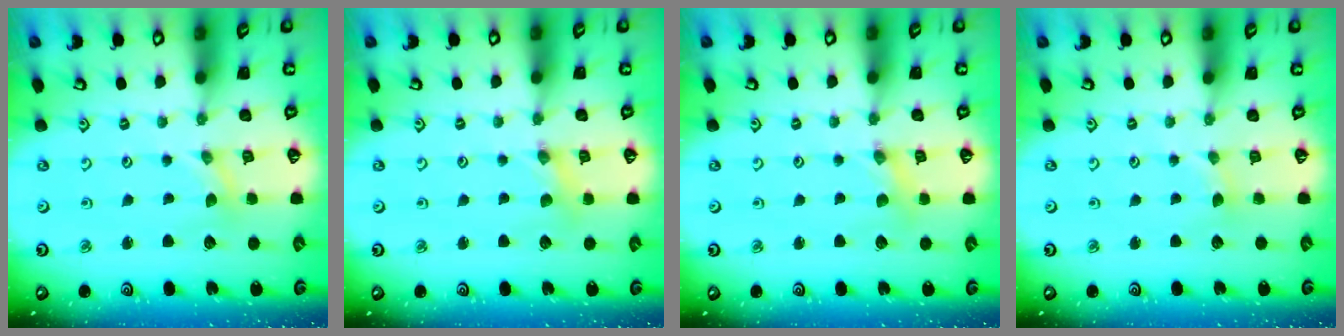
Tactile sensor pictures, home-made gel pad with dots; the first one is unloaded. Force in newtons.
{"total": 1.5, "press": 1.5, "slide": 0.0}
{"total": 1.5, "press": 1.5, "slide": 0.0}
{"total": 1.0, "press": 1.0, "slide": 0.2}